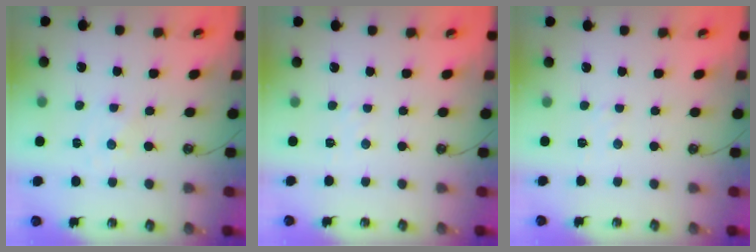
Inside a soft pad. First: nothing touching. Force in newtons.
{"total": 2.2, "press": 2.2, "slide": 0.3}
{"total": 2.2, "press": 2.2, "slide": 0.3}